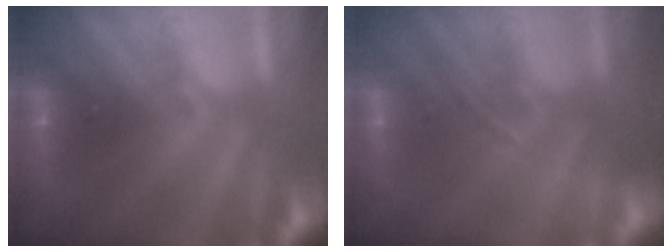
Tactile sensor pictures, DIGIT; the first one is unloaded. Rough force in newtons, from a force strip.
{"total": 1.4}